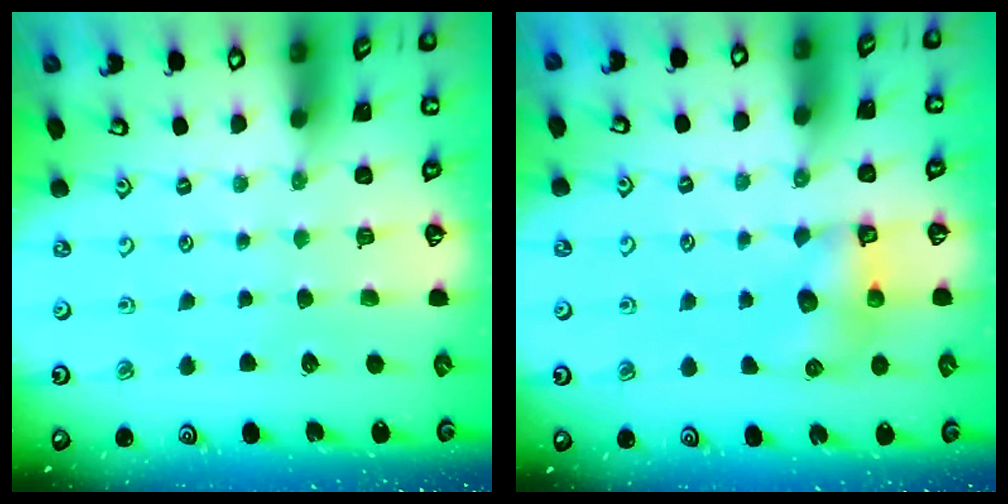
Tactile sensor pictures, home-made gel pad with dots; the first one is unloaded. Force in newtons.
{"total": 7.1, "press": 7.1, "slide": 0.2}